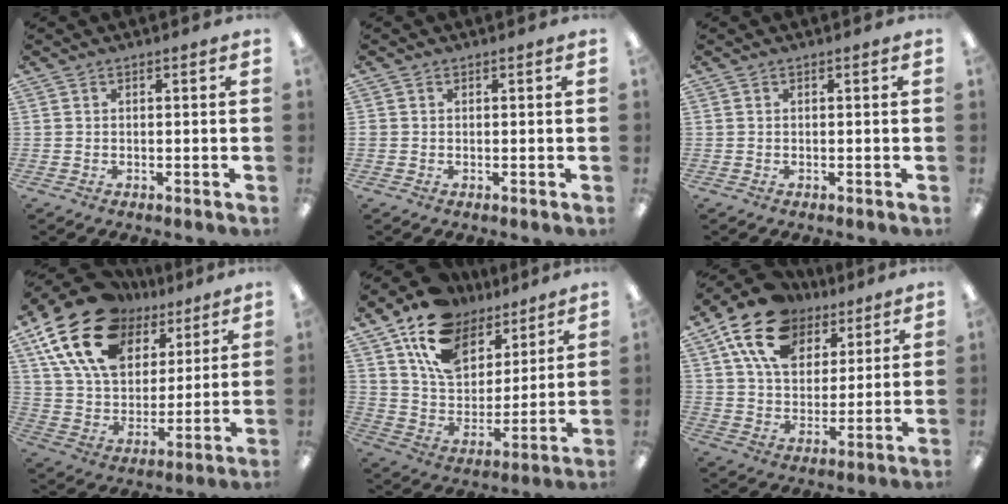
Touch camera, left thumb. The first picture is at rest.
{"total": 0.5, "force": [0.0, 0.5, 0.2], "torque": [-0.002, 0.004, -0.002]}
{"total": 0.0}
{"total": 21.6, "force": [11.9, 13.5, 11.9], "torque": [-0.229, -0.042, 0.221]}
{"total": 16.5, "force": [10.5, 10.5, 7.2], "torque": [-0.139, -0.051, 0.197]}
{"total": 17.7, "force": [10.5, 11.3, 8.7], "torque": [-0.159, -0.040, 0.193]}